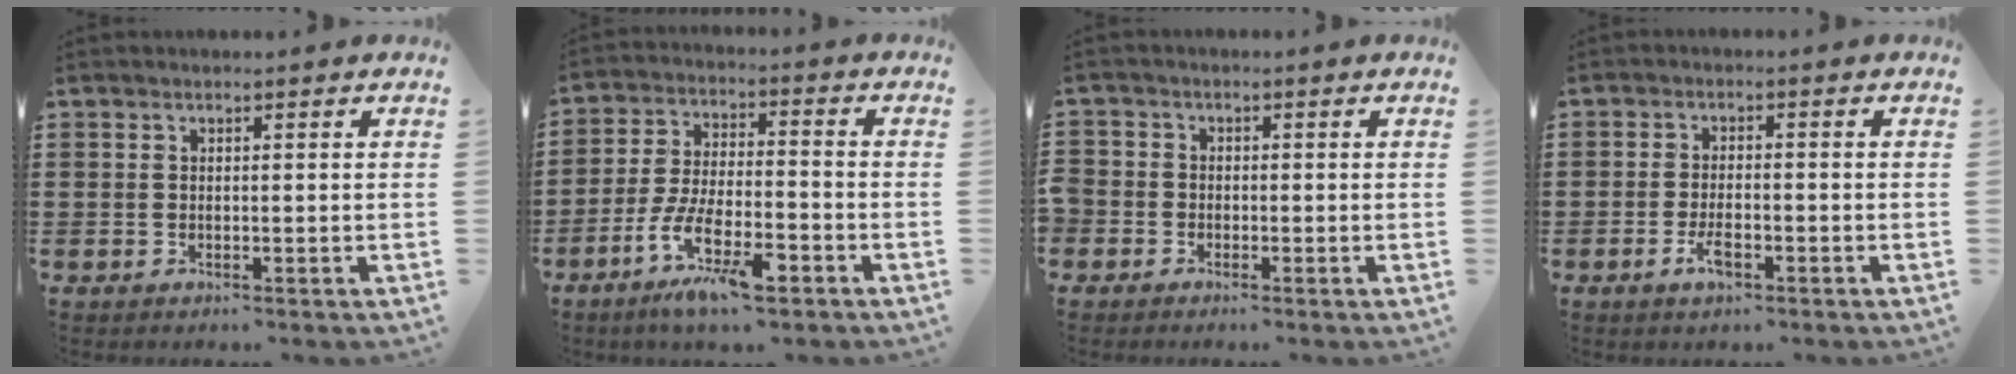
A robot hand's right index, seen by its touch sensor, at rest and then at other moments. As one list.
[{"total": 10.9, "force": [-6.2, 3.1, 8.4], "torque": [-0.177, -0.001, -0.117]}, {"total": 1.4, "force": [-1.0, 1.0, 0.1], "torque": [-0.006, 0.001, -0.022]}, {"total": 3.3, "force": [-1.5, 1.1, 2.7], "torque": [-0.052, -0.002, -0.028]}]